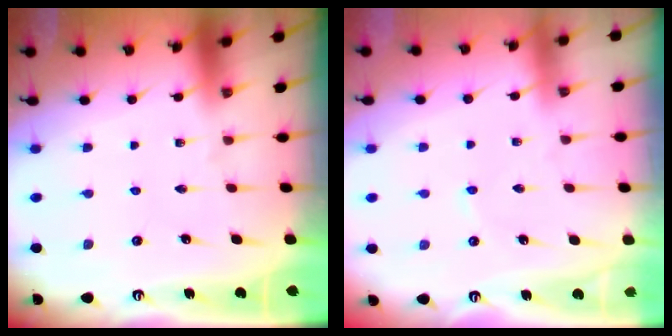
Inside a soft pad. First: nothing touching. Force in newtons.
{"total": 1.5, "press": 1.4, "slide": 0.4}